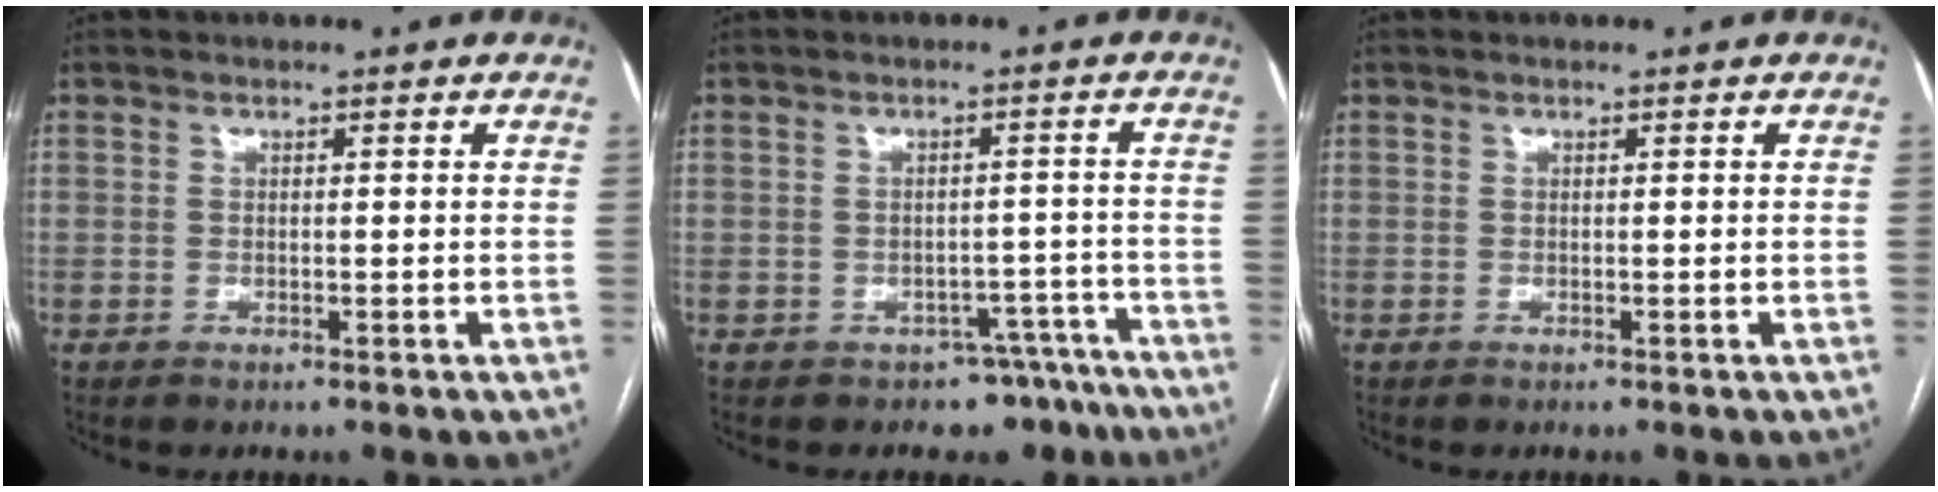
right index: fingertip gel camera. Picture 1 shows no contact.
{"total": 7.6, "force": [-5.9, 4.8, 0.0], "torque": [0.030, 0.039, -0.063]}
{"total": 0.0}